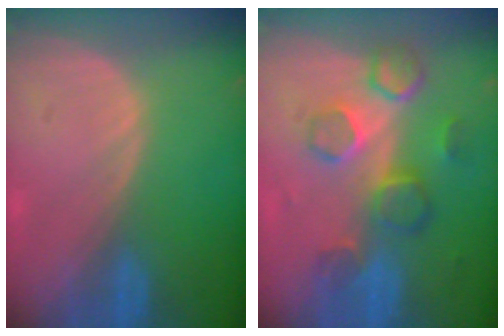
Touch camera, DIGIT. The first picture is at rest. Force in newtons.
{"total": 8.6, "press": 7.7, "slide": 3.7}